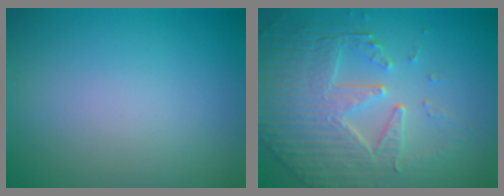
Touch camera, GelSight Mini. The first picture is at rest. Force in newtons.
{"total": 7.4, "press": 5.4, "slide": 5.1}